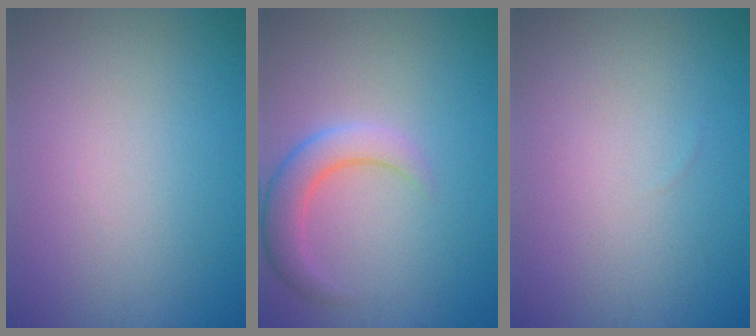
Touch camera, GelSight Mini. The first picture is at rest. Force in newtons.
{"total": 4.0, "press": 3.9, "slide": 0.3}
{"total": 0.0}